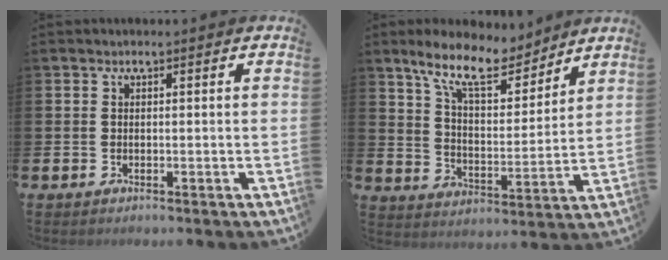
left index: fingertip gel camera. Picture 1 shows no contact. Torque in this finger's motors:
{"motor_torque": [1.14, -1.01, 0.58, 0.21]}